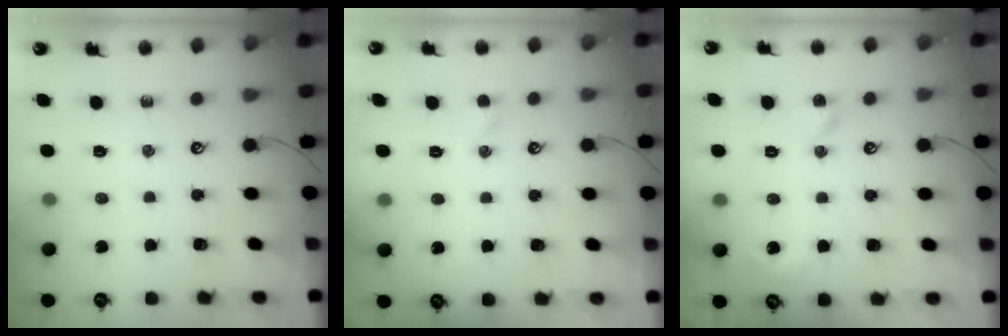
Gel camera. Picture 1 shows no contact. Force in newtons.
{"total": 0.5, "press": 0.4, "slide": 0.4}
{"total": 4.3, "press": 4.2, "slide": 0.6}